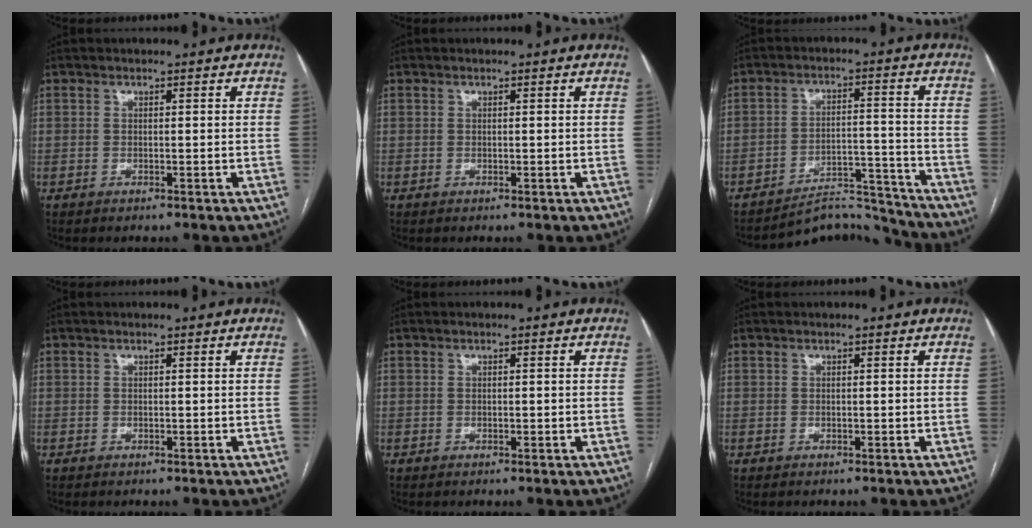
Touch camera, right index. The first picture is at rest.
{"total": 0.0}
{"total": 9.2, "force": [-9.1, 0.8, -1.0], "torque": [0.024, 0.042, -0.138]}
{"total": 0.0}
{"total": 0.5, "force": [-0.1, 0.3, 0.4], "torque": [-0.007, 0.000, 0.001]}
{"total": 0.0}